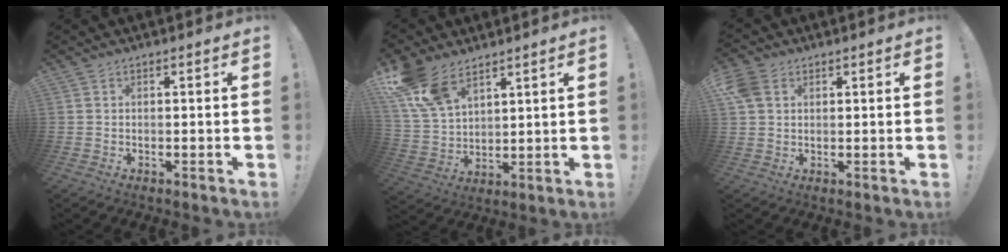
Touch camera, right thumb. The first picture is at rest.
{"total": 13.0, "force": [8.9, 7.1, 6.3], "torque": [-0.127, -0.041, 0.176]}
{"total": 5.7, "force": [2.2, 4.1, 3.2], "torque": [-0.070, 0.005, 0.047]}